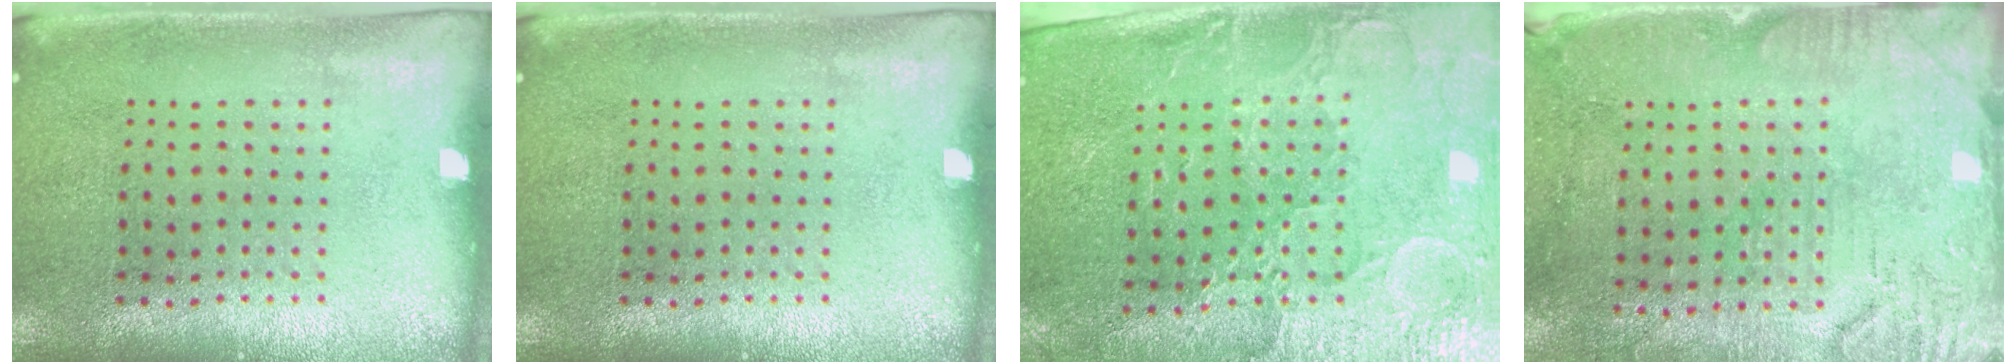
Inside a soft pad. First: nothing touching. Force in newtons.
{"total": 0.0}
{"total": 3.5, "press": 3.2, "slide": 1.3}
{"total": 2.9, "press": 2.7, "slide": 1.1}